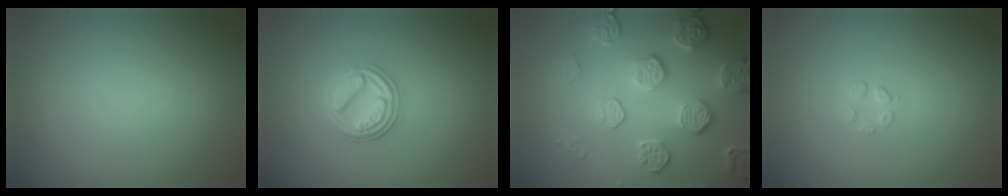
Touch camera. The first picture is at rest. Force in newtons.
{"total": 3.6, "press": 3.1, "slide": 1.7}
{"total": 5.4, "press": 4.1, "slide": 3.4}
{"total": 1.0, "press": 1.0, "slide": 0.1}